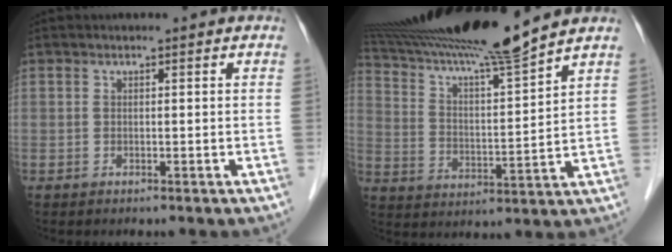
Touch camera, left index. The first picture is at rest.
{"total": 16.4, "force": [14.6, -2.0, 7.1], "torque": [-0.133, -0.017, 0.250]}